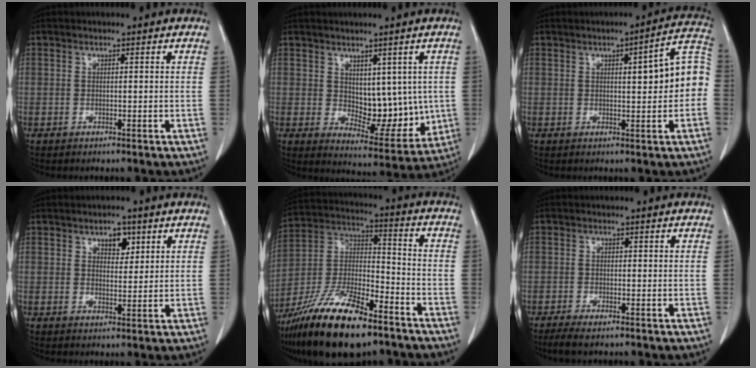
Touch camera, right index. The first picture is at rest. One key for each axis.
{"total": 9.5, "fx": 1.0, "fy": 5.5, "fz": 7.7, "tx": -0.091, "ty": -0.008, "tz": 0.035}
{"total": 9.0, "fx": 0.3, "fy": 1.7, "fz": 8.8, "tx": -0.109, "ty": 0.029, "tz": 0.001}
{"total": 3.3, "fx": 1.8, "fy": 1.8, "fz": 2.1, "tx": -0.027, "ty": 0.000, "tz": 0.027}
{"total": 19.9, "fx": -13.8, "fy": 5.1, "fz": 13.4, "tx": -0.275, "ty": -0.012, "tz": -0.249}
{"total": 3.8, "fx": -2.9, "fy": 0.8, "fz": 2.3, "tx": -0.041, "ty": -0.009, "tz": -0.044}